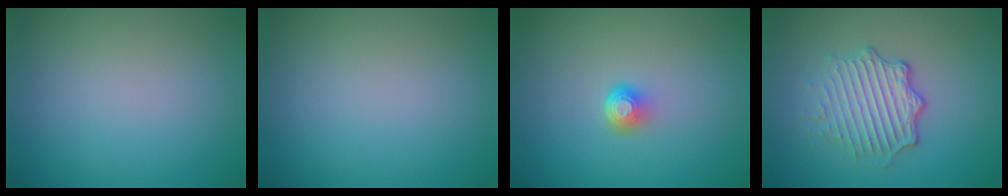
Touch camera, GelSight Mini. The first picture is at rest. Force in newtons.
{"total": 0.0}
{"total": 1.9, "press": 1.3, "slide": 1.4}
{"total": 4.8, "press": 3.4, "slide": 3.4}